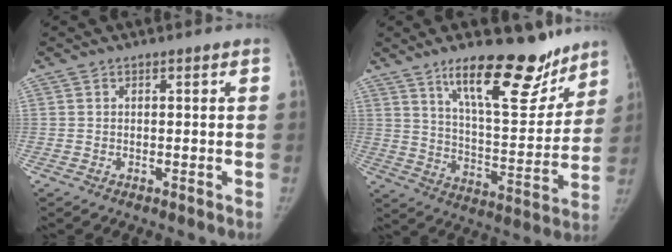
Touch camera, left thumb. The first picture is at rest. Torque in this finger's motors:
{"motor_torque": [0.17, 0.38, 1.49, -1.28, 0.18]}